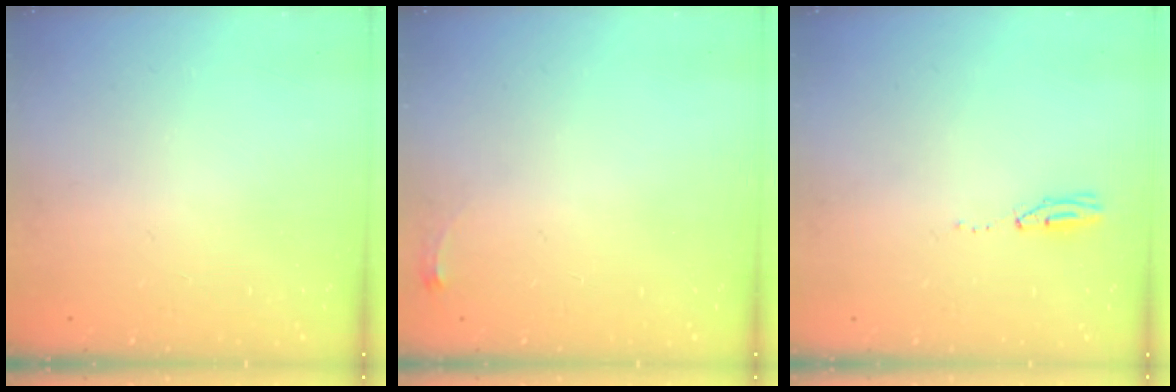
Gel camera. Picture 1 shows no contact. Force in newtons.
{"total": 2.8, "press": 2.8, "slide": 0.4}
{"total": 3.5, "press": 2.9, "slide": 2.0}